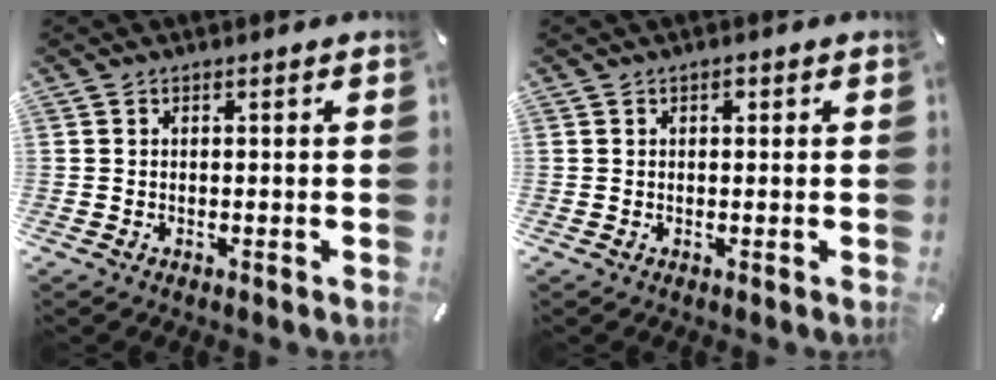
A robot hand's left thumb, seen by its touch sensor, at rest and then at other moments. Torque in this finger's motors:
{"motor_torque": [0.26, 0.46, 0.31, -0.21, 0.12]}